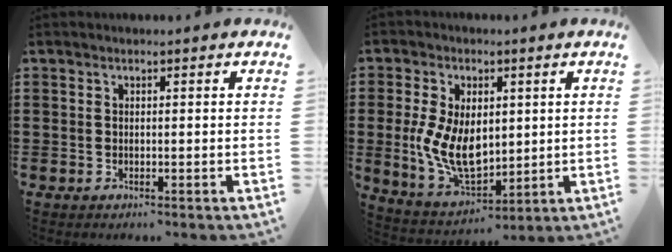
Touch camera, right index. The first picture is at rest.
{"total": 10.2, "force": [0.3, 6.2, 8.1], "torque": [-0.176, 0.001, 0.006]}